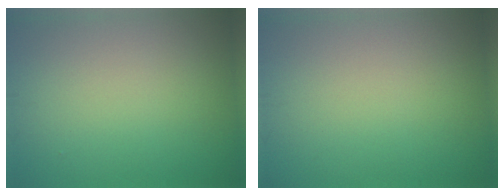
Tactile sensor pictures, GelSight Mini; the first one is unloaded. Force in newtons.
{"total": 0.0}